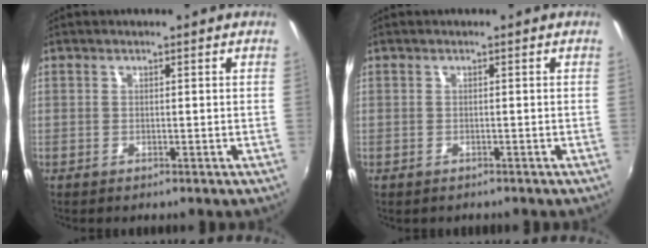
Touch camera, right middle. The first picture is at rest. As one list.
[{"total": 0.7, "force": [-0.5, 0.4, 0.2], "torque": [-0.007, -0.002, -0.007]}]